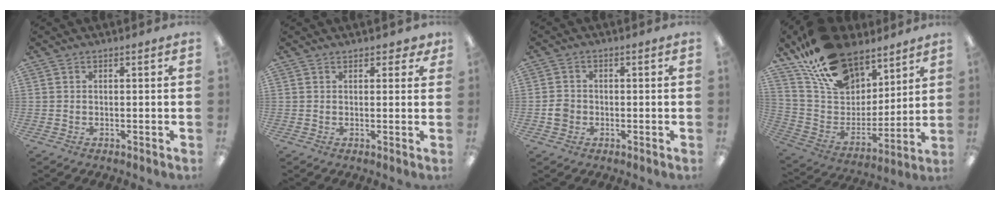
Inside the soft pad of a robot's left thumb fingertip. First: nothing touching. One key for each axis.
{"total": 2.2, "fx": 1.6, "fy": 1.4, "fz": 0.7, "tx": 0.000, "ty": -0.002, "tz": 0.027}
{"total": 3.5, "fx": -0.8, "fy": 3.1, "fz": 1.4, "tx": -0.023, "ty": 0.007, "tz": -0.014}
{"total": 20.9, "fx": 15.1, "fy": 11.7, "fz": 8.4, "tx": -0.168, "ty": -0.088, "tz": 0.282}